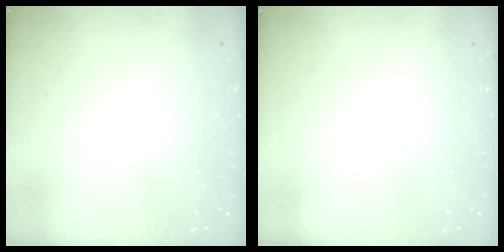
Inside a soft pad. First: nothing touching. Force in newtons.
{"total": 0.0}